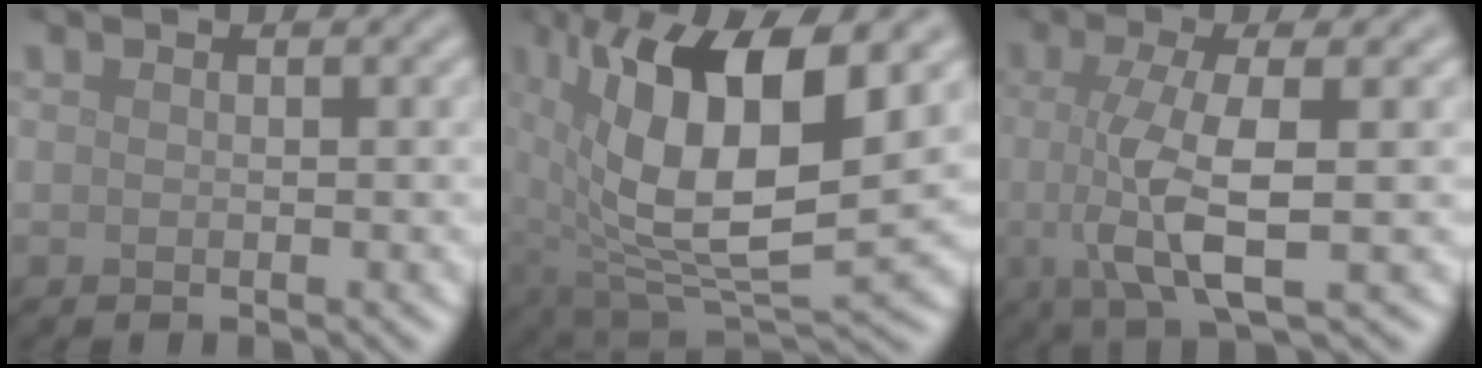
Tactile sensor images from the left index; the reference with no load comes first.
{"total": 14.0, "force": [3.4, 6.0, 12.2], "torque": [-0.220, -0.006, 0.065]}
{"total": 6.6, "force": [-0.5, 1.9, 6.3], "torque": [-0.116, -0.005, -0.011]}